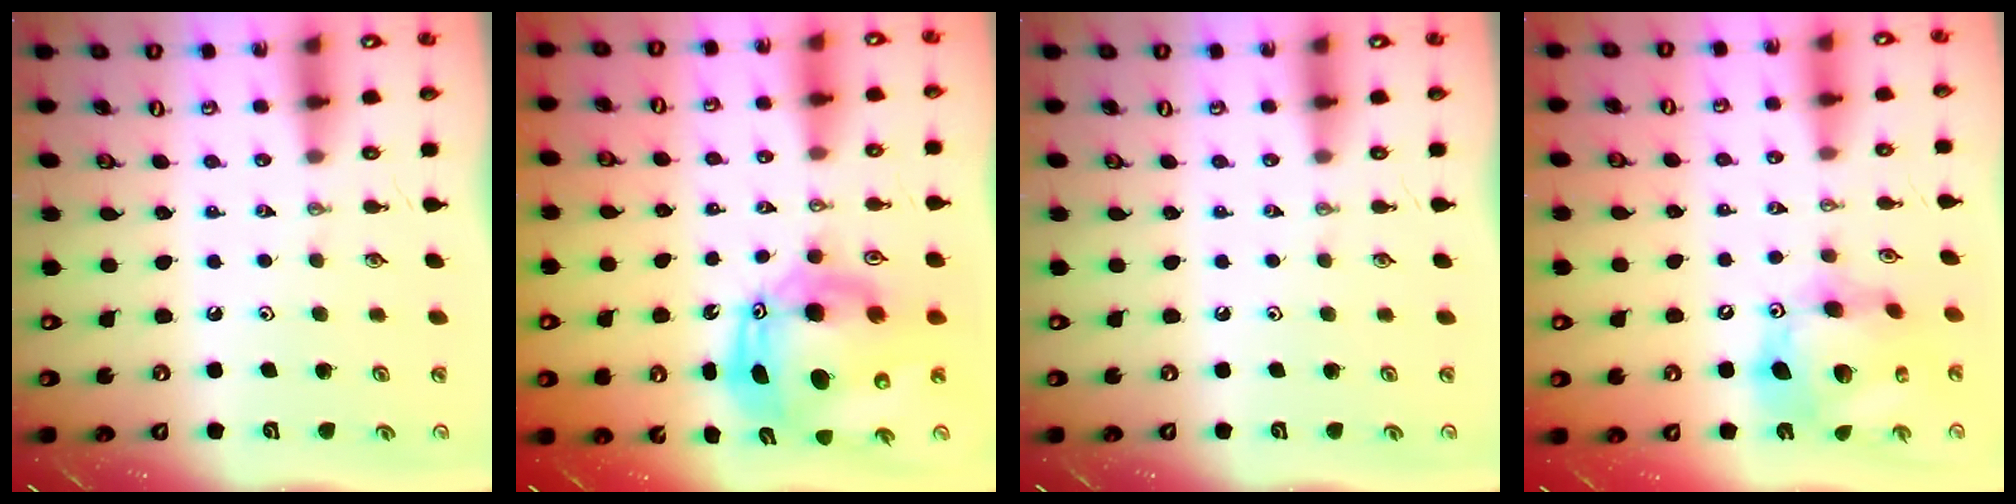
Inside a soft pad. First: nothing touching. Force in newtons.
{"total": 15.9, "press": 15.7, "slide": 2.6}
{"total": 0.0}
{"total": 16.7, "press": 16.6, "slide": 1.6}